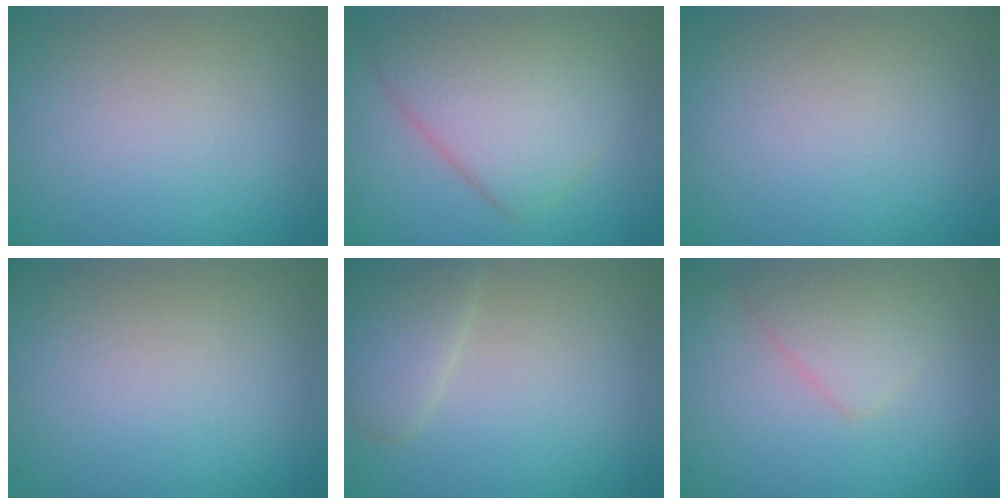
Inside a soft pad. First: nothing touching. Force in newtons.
{"total": 6.3, "press": 6.3, "slide": 0.2}
{"total": 0.0}
{"total": 0.0}
{"total": 2.6, "press": 2.6, "slide": 0.2}
{"total": 2.2, "press": 2.2, "slide": 0.0}